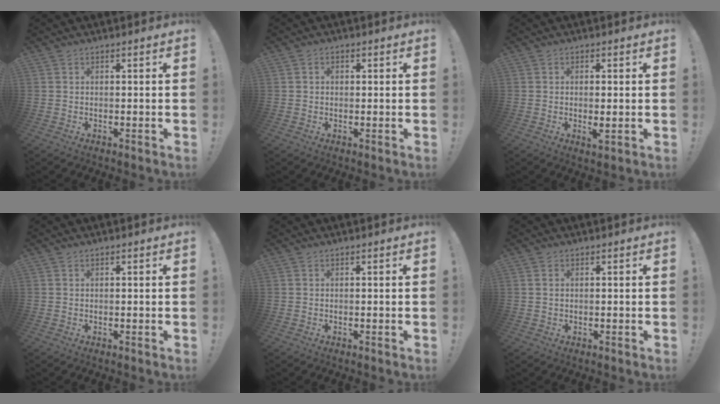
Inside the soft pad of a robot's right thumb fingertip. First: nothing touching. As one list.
[{"total": 1.1, "force": [0.0, 1.0, 0.6], "torque": [-0.003, 0.001, -0.002]}, {"total": 2.7, "force": [0.0, 0.5, 2.7], "torque": [-0.037, -0.005, -0.001]}, {"total": 0.0}, {"total": 0.0}, {"total": 0.9, "force": [0.4, 0.7, 0.5], "torque": [-0.014, 0.005, 0.008]}]